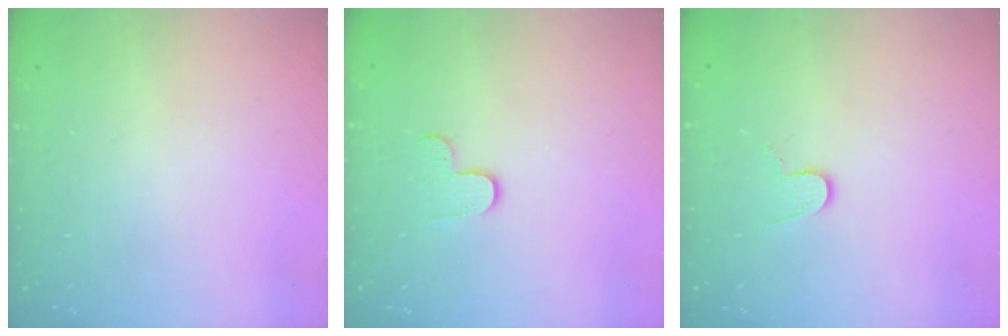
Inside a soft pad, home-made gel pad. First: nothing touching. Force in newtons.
{"total": 3.6, "press": 3.6, "slide": 0.4}
{"total": 6.5, "press": 6.5, "slide": 0.6}